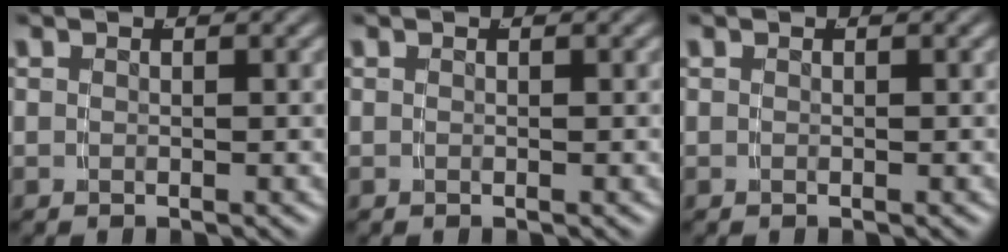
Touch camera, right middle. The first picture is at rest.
{"total": 0.0}
{"total": 0.0}